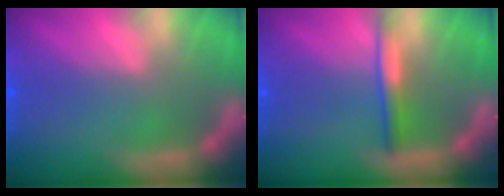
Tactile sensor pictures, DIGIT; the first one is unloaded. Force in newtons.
{"total": 2.4}